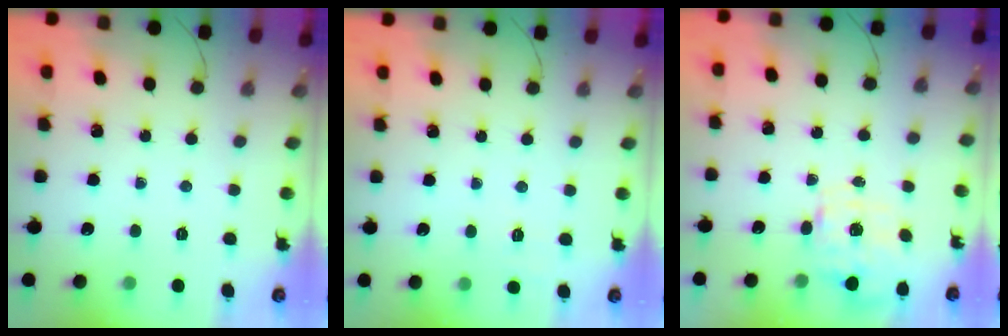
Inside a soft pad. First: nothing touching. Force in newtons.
{"total": 6.1, "press": 5.8, "slide": 1.8}
{"total": 2.8, "press": 2.7, "slide": 0.9}